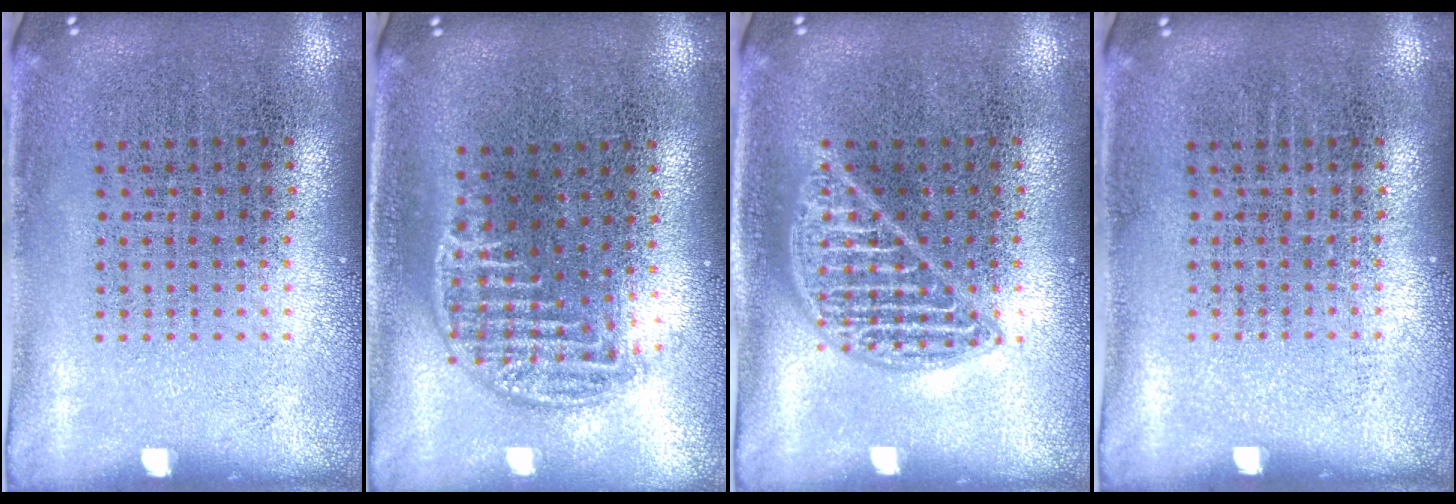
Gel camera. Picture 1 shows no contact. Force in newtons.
{"total": 1.1, "press": 1.0, "slide": 0.5}
{"total": 2.2, "press": 2.2, "slide": 0.3}
{"total": 0.0}